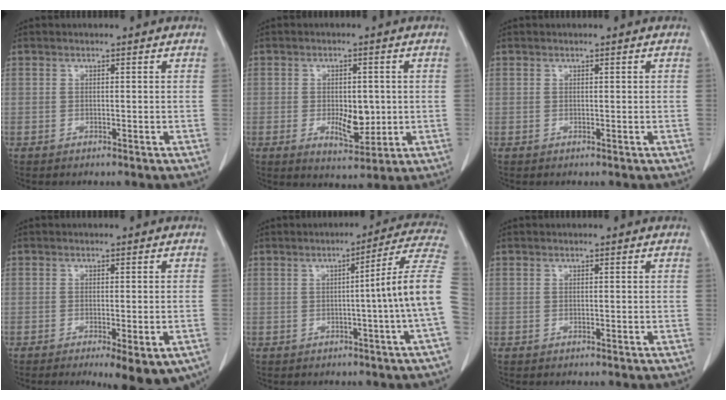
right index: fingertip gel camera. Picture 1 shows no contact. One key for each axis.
{"total": 6.0, "fx": -0.6, "fy": 2.7, "fz": 5.2, "tx": -0.076, "ty": -0.007, "tz": 0.000}
{"total": 0.0}
{"total": 8.4, "fx": -5.0, "fy": 2.2, "fz": 6.4, "tx": -0.066, "ty": -0.014, "tz": -0.069}
{"total": 11.2, "fx": -1.3, "fy": -2.6, "fz": 10.8, "tx": -0.124, "ty": 0.009, "tz": -0.024}
{"total": 0.0}